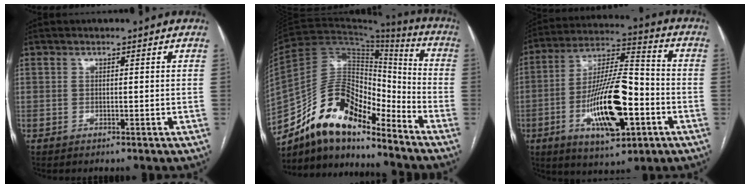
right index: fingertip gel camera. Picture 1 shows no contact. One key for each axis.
{"total": 15.8, "fx": -12.7, "fy": 5.7, "fz": 7.5, "tx": -0.126, "ty": 0.046, "tz": -0.227}
{"total": 17.7, "fx": -5.3, "fy": 4.9, "fz": 16.1, "tx": -0.301, "ty": 0.003, "tz": -0.084}